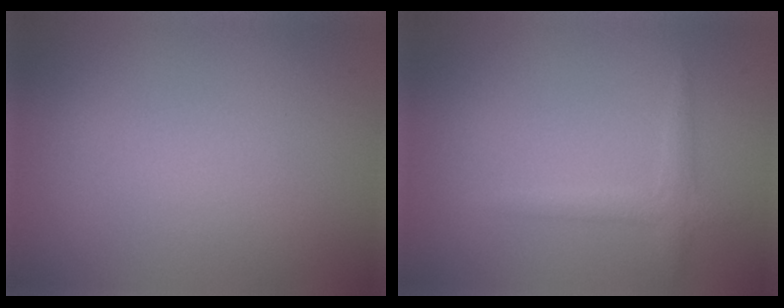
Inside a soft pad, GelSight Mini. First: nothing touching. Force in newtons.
{"total": 1.7, "press": 1.7, "slide": 0.1}